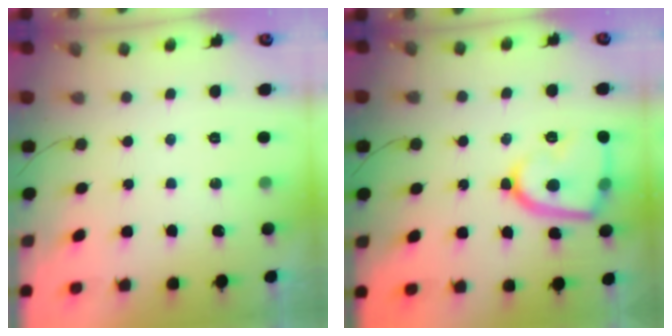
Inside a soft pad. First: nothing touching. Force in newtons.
{"total": 15.1, "press": 15.0, "slide": 1.4}